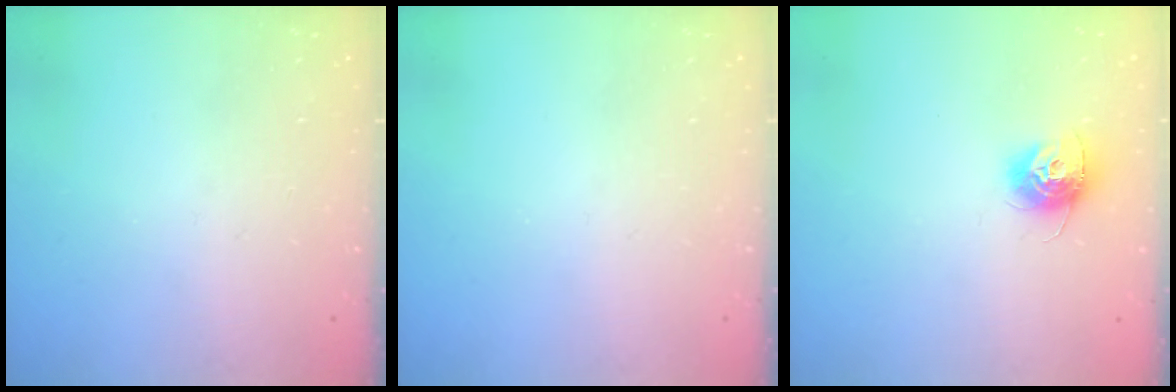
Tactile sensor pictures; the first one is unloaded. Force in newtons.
{"total": 0.0}
{"total": 10.2, "press": 10.2, "slide": 0.4}